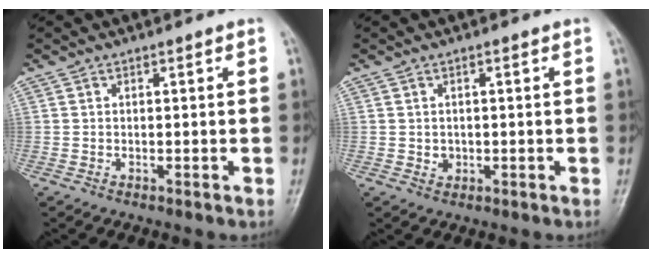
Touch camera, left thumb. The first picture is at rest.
{"total": 1.5, "force": [-0.1, 1.4, 0.6], "torque": [-0.005, 0.001, 0.003]}